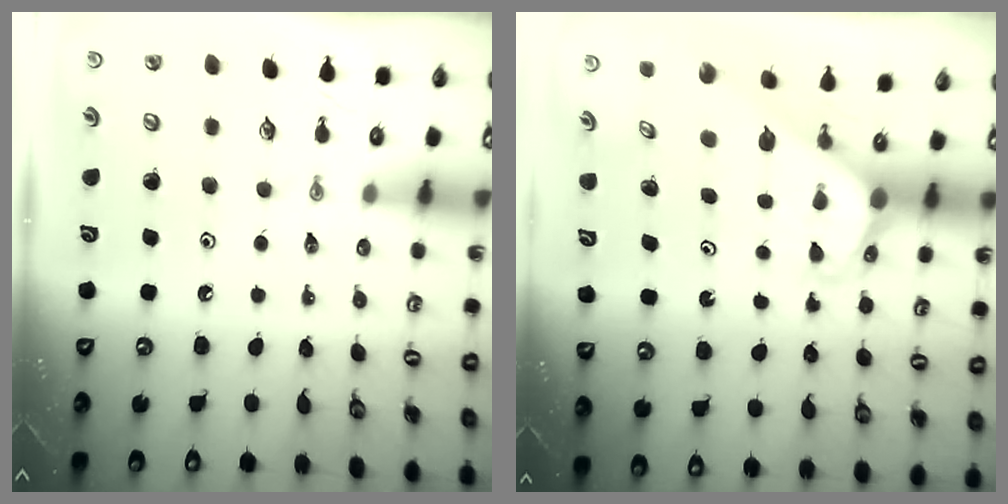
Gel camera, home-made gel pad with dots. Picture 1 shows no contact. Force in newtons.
{"total": 2.0, "press": 2.0, "slide": 0.0}